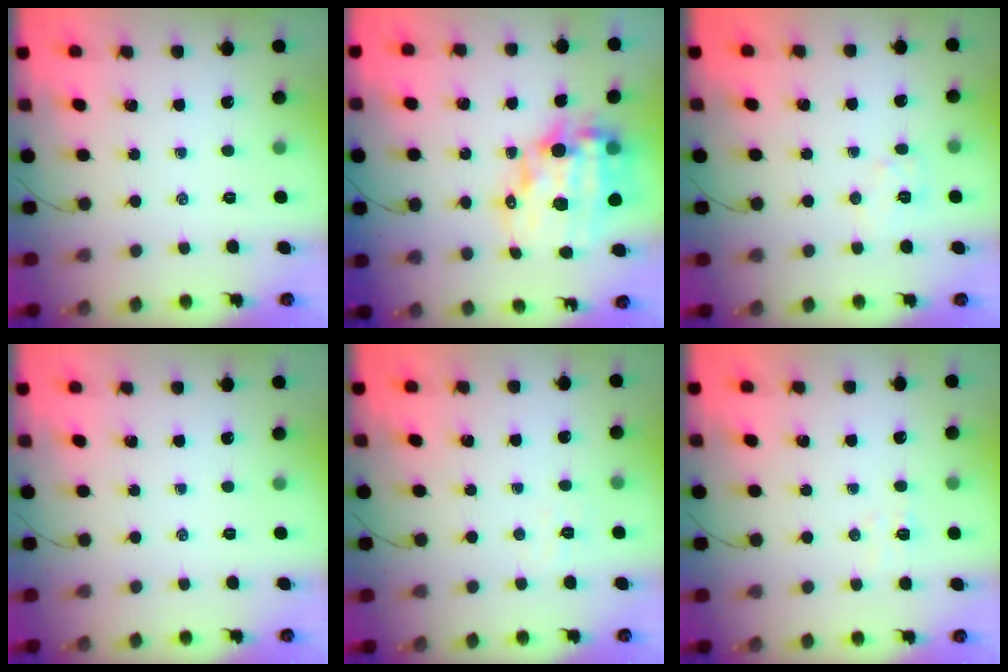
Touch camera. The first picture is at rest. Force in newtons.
{"total": 16.4, "press": 15.9, "slide": 3.8}
{"total": 6.0, "press": 5.9, "slide": 0.9}
{"total": 0.0}
{"total": 3.8, "press": 3.7, "slide": 0.8}
{"total": 4.3, "press": 4.1, "slide": 1.1}